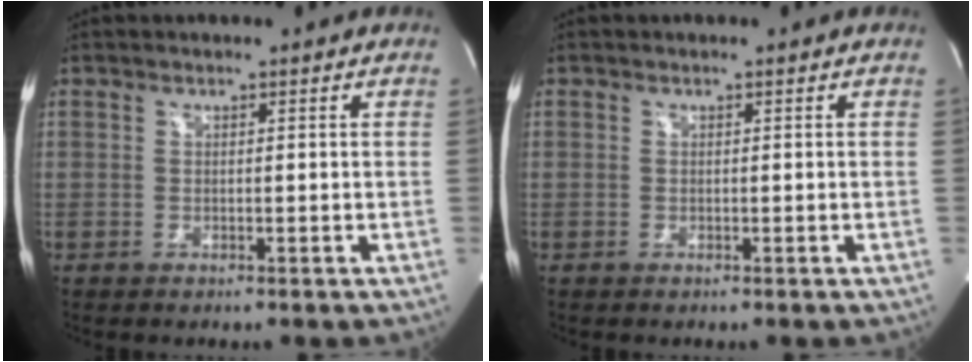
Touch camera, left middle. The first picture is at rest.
{"total": 0.0}